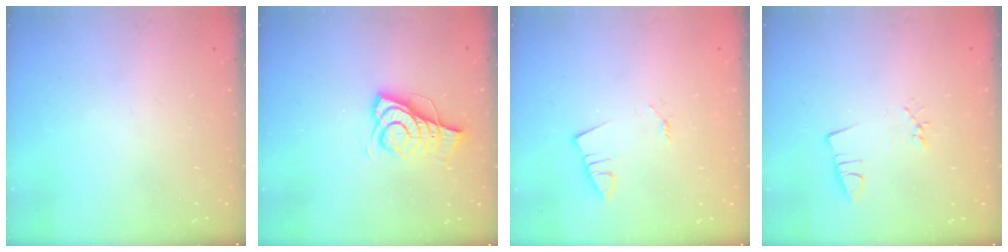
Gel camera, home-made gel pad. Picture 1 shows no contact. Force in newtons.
{"total": 9.8, "press": 9.4, "slide": 3.0}
{"total": 1.3, "press": 1.3, "slide": 0.1}
{"total": 1.9, "press": 1.4, "slide": 1.3}